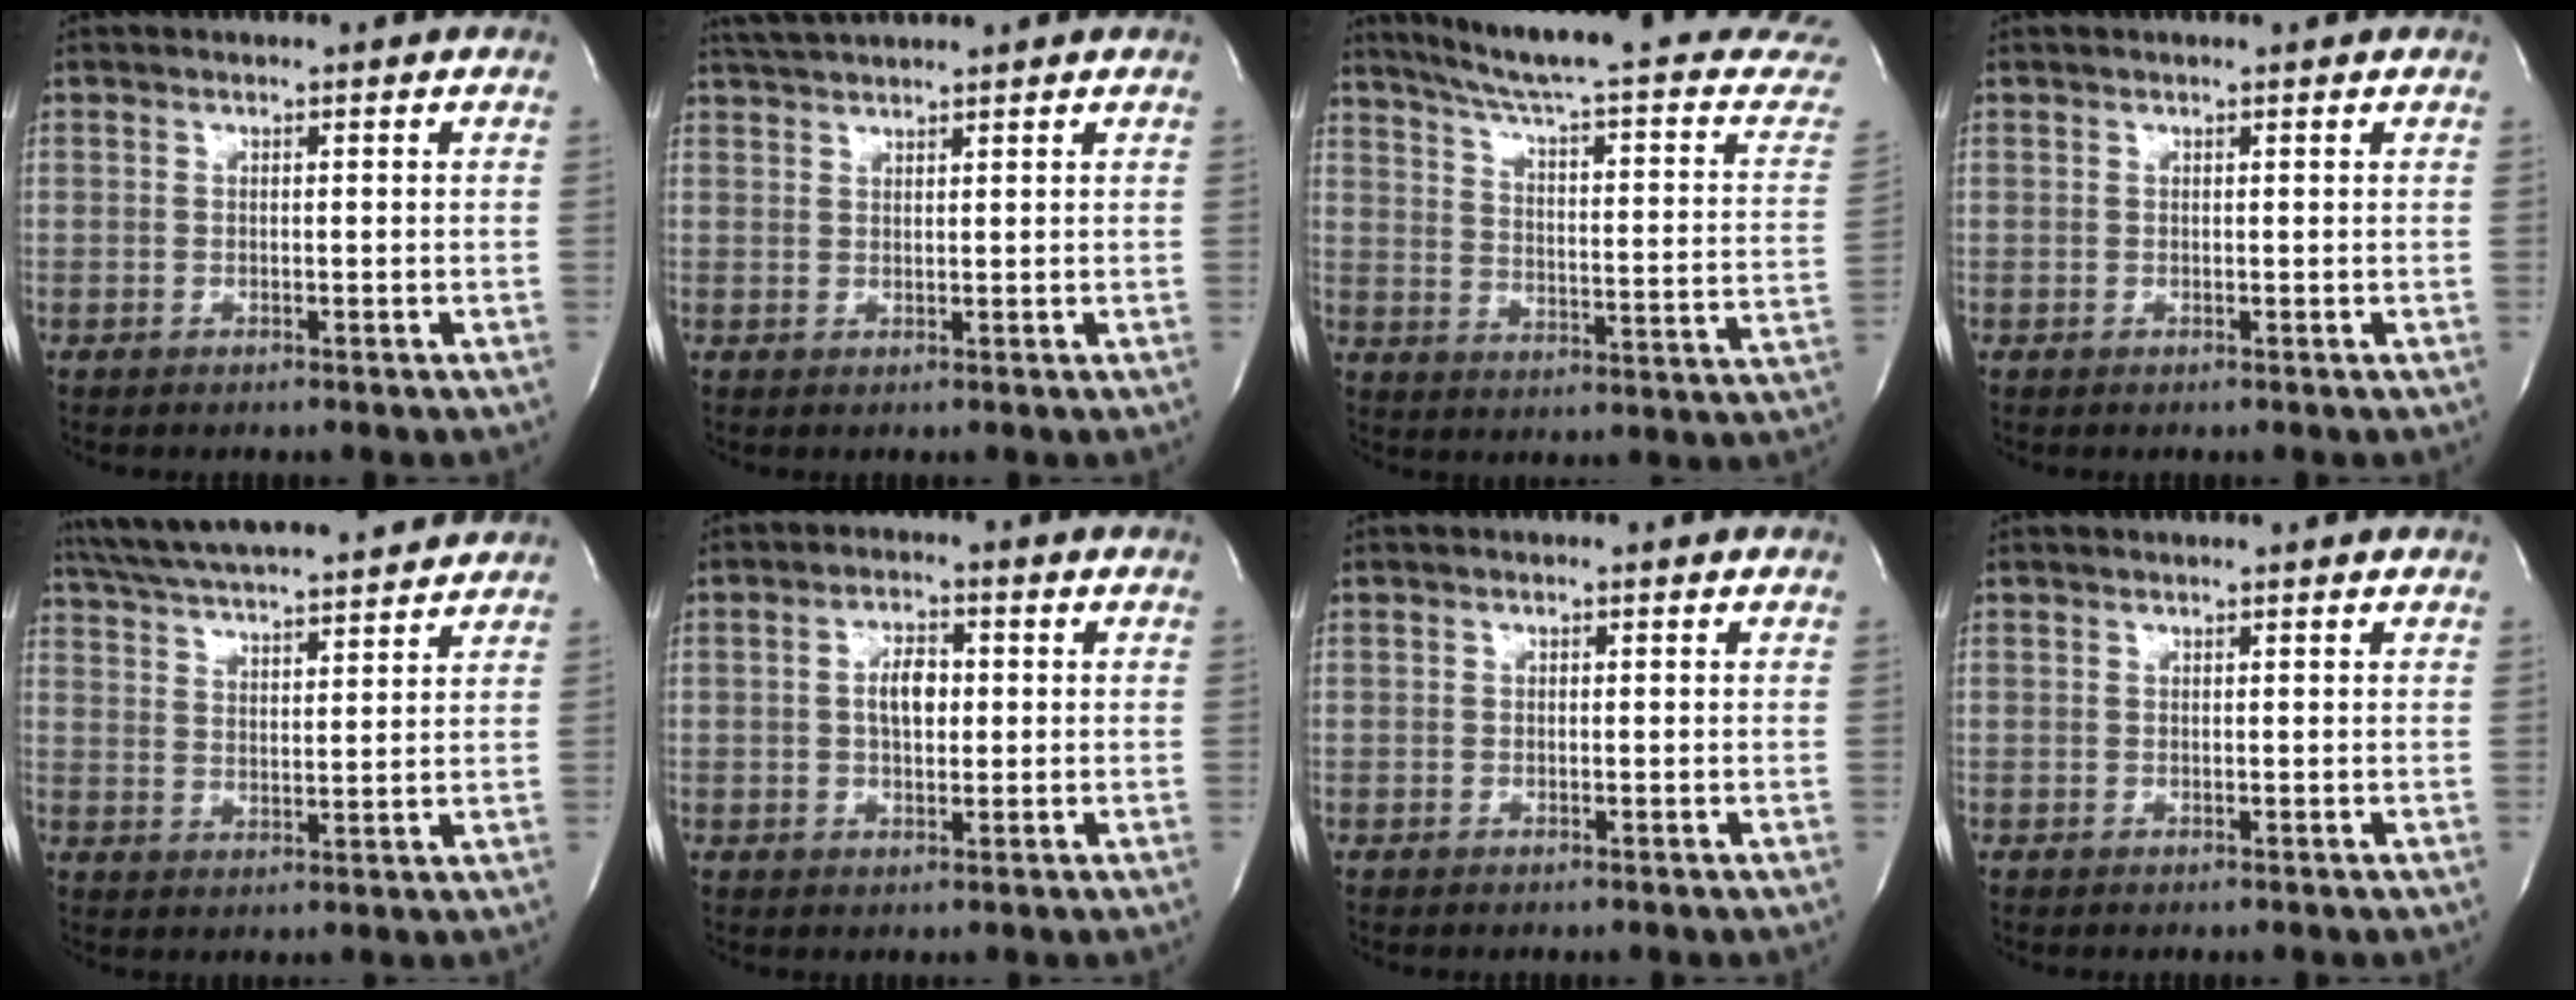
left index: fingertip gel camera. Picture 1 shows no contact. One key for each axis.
{"total": 4.4, "fx": 4.1, "fy": -0.2, "fz": 1.4, "tx": -0.029, "ty": 0.028, "tz": 0.079}
{"total": 26.2, "fx": 23.1, "fy": 1.3, "fz": 12.2, "tx": -0.178, "ty": -0.073, "tz": 0.288}
{"total": 1.3, "fx": 1.2, "fy": 0.1, "fz": 0.6, "tx": -0.010, "ty": 0.013, "tz": 0.016}
{"total": 19.0, "fx": 17.2, "fy": 2.0, "fz": 7.7, "tx": -0.140, "ty": 0.038, "tz": 0.262}
{"total": 4.5, "fx": 0.3, "fy": 2.2, "fz": 3.9, "tx": -0.075, "ty": 0.004, "tz": 0.006}
{"total": 0.0}
{"total": 1.2, "fx": 1.1, "fy": 0.0, "fz": 0.4, "tx": -0.009, "ty": 0.010, "tz": 0.014}